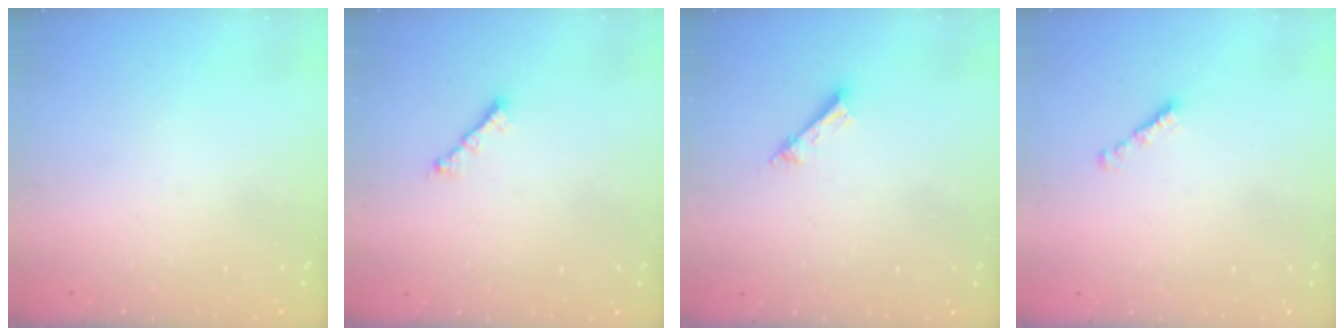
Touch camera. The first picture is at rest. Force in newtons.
{"total": 1.5, "press": 1.4, "slide": 0.5}
{"total": 3.4, "press": 3.4, "slide": 0.1}
{"total": 1.8, "press": 1.7, "slide": 0.6}